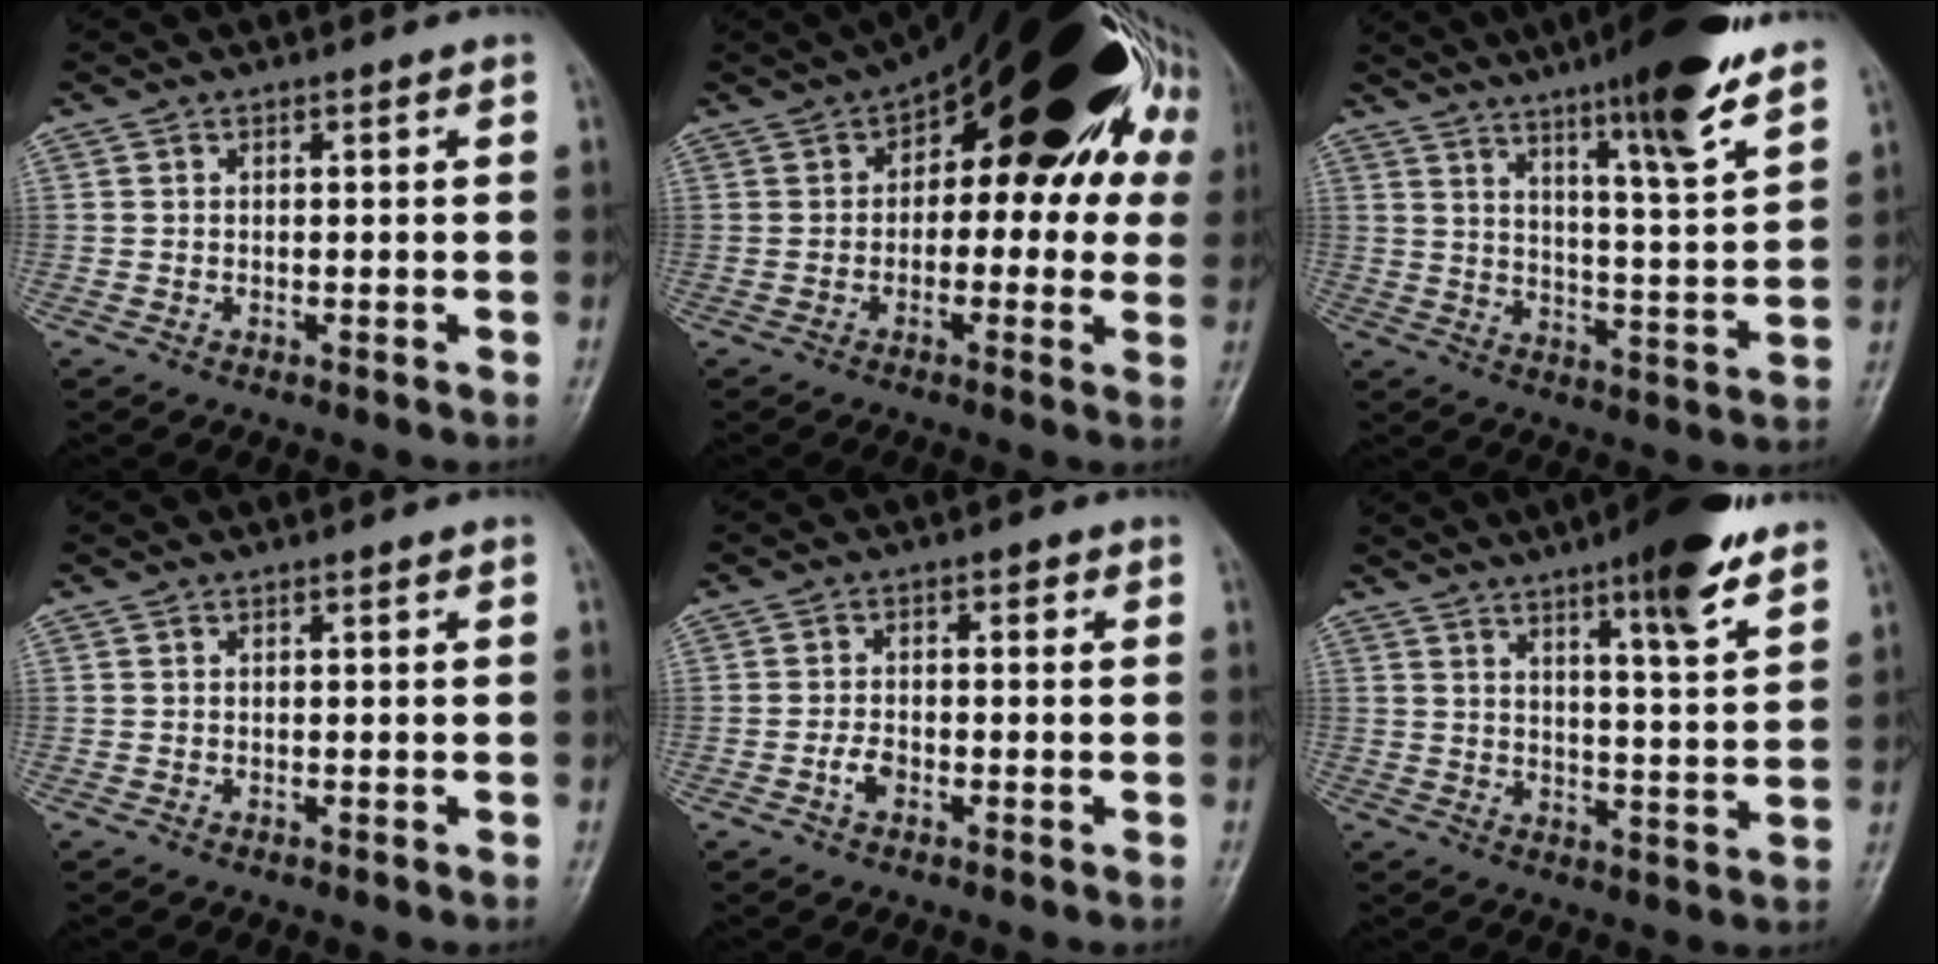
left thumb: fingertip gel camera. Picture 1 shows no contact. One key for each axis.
{"total": 28.7, "fx": 8.5, "fy": 14.5, "fz": 23.2, "tx": -0.300, "ty": 0.055, "tz": 0.118}
{"total": 16.3, "fx": 11.3, "fy": 1.5, "fz": 11.6, "tx": -0.163, "ty": -0.060, "tz": 0.170}
{"total": 0.0}
{"total": 3.1, "fx": -1.2, "fy": 2.0, "fz": 2.0, "tx": -0.026, "ty": 0.013, "tz": -0.028}
{"total": 12.1, "fx": 8.0, "fy": 1.8, "fz": 9.0, "tx": -0.118, "ty": -0.045, "tz": 0.115}